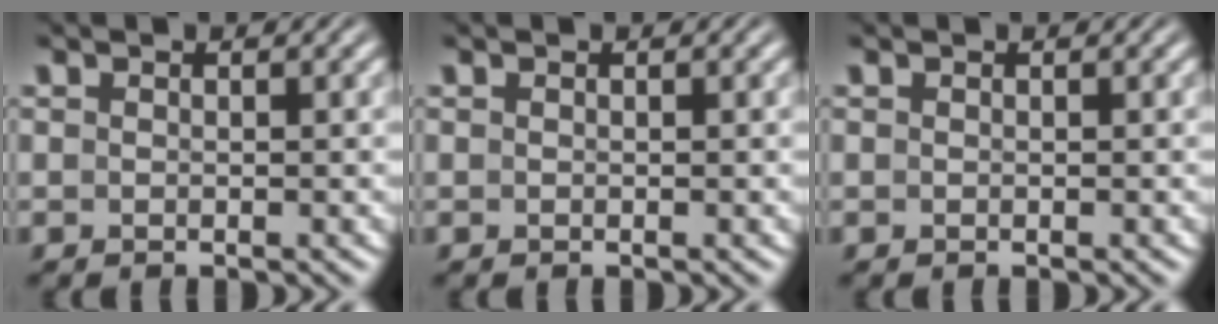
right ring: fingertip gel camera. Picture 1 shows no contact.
{"total": 0.0}
{"total": 0.0}